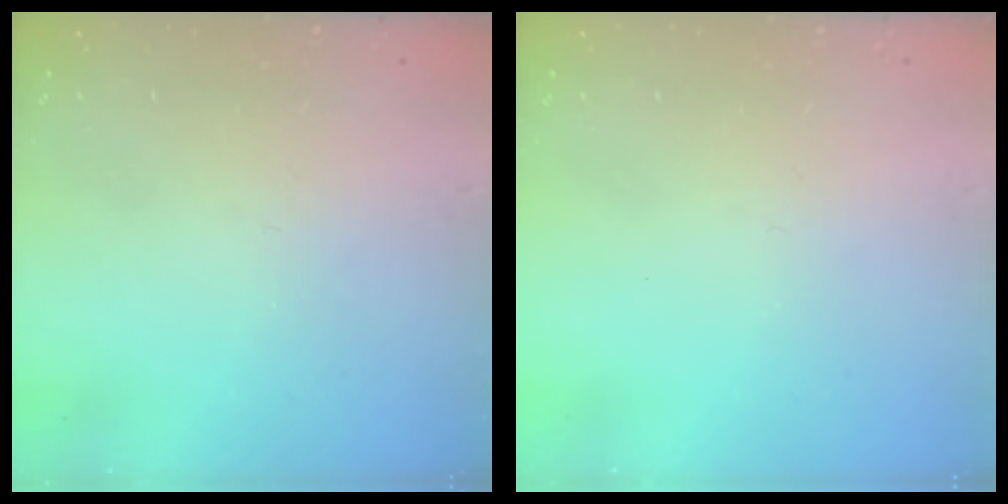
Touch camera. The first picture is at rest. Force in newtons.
{"total": 0.0}